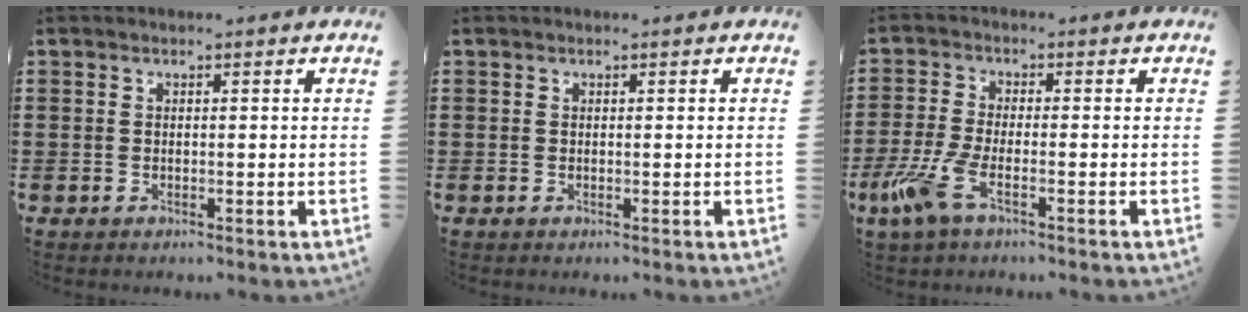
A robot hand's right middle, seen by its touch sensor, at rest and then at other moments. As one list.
[{"total": 0.0}, {"total": 6.3, "force": [-3.1, 2.0, 5.2], "torque": [-0.133, -0.016, -0.062]}]